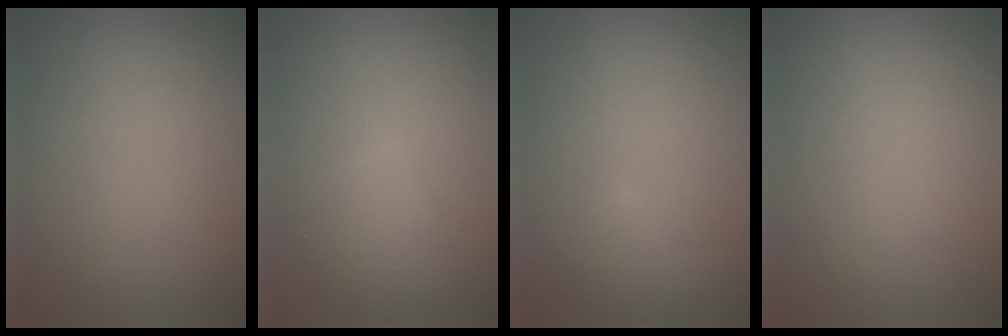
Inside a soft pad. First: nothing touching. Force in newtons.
{"total": 3.0, "press": 3.0, "slide": 0.2}
{"total": 1.6, "press": 1.6, "slide": 0.1}
{"total": 0.0}